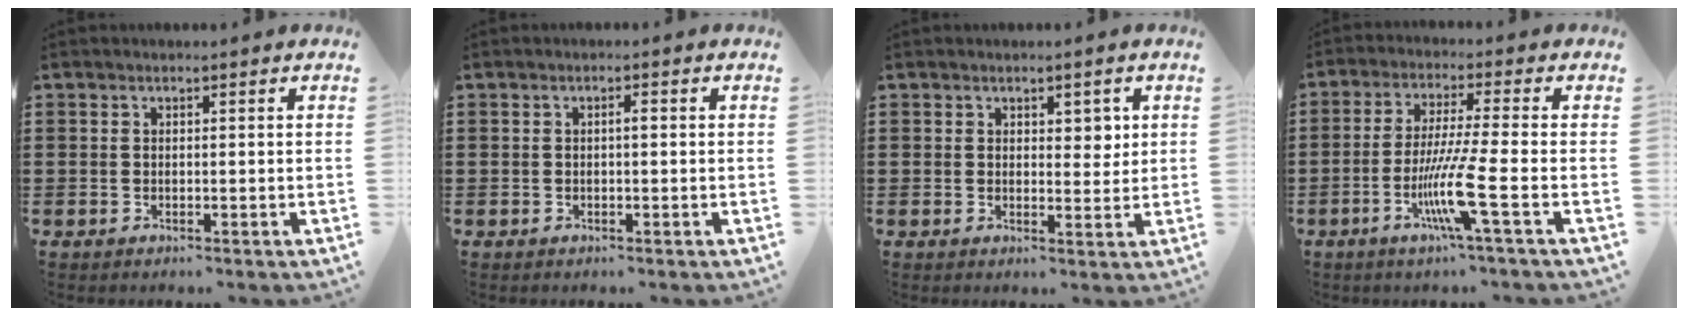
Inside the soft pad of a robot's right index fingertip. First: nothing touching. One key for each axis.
{"total": 1.0, "fx": 0.0, "fy": 0.2, "fz": 1.0, "tx": -0.018, "ty": -0.001, "tz": -0.001}
{"total": 2.7, "fx": 1.4, "fy": 1.5, "fz": 1.6, "tx": -0.019, "ty": 0.000, "tz": 0.022}
{"total": 9.4, "fx": -3.4, "fy": -0.2, "fz": 8.7, "tx": -0.172, "ty": -0.019, "tz": -0.067}